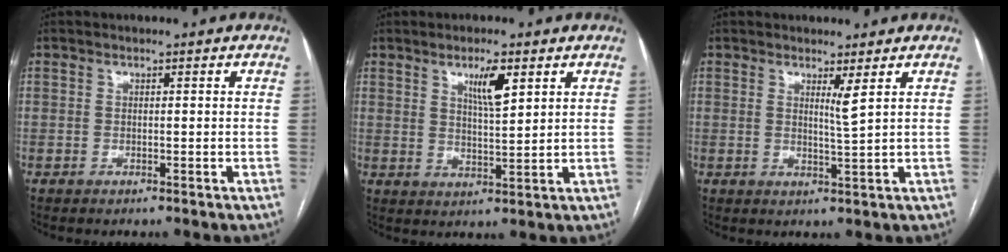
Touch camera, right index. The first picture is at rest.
{"total": 5.2, "force": [2.8, 0.8, 4.4], "torque": [-0.077, -0.005, 0.049]}
{"total": 2.3, "force": [1.2, -0.6, 1.8], "torque": [-0.033, -0.016, 0.023]}